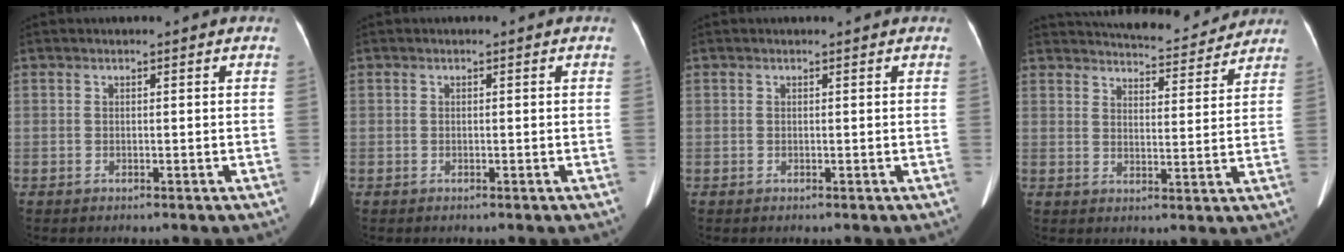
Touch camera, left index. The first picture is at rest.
{"total": 0.0}
{"total": 0.8, "force": [0.8, 0.1, 0.2], "torque": [-0.011, 0.007, 0.009]}
{"total": 13.9, "force": [13.2, 2.7, 3.3], "torque": [-0.039, 0.003, 0.171]}